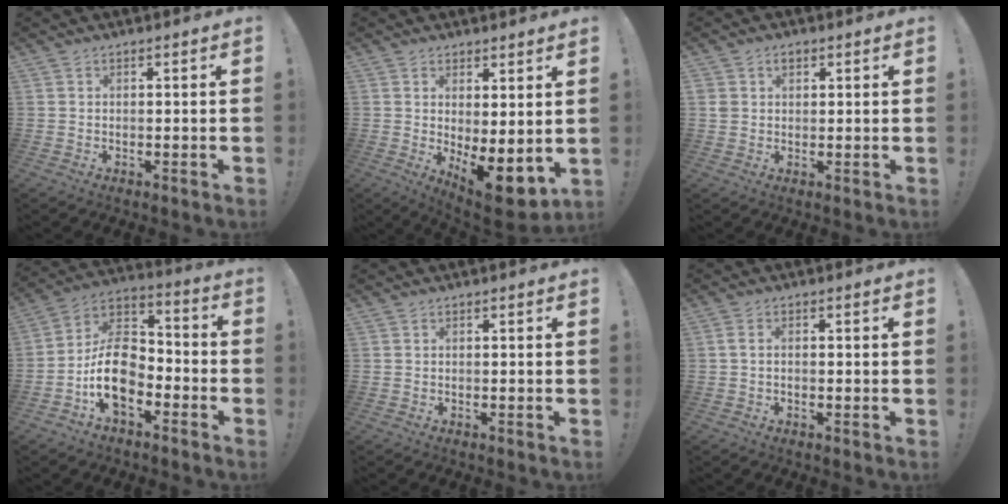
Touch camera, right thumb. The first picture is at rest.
{"total": 8.0, "force": [-0.8, 2.4, 7.6], "torque": [-0.082, -0.020, -0.006]}
{"total": 3.1, "force": [1.1, 2.5, 1.5], "torque": [-0.017, -0.002, 0.019]}
{"total": 15.2, "force": [-5.8, 10.0, 9.9], "torque": [-0.178, 0.033, -0.097]}
{"total": 0.0}
{"total": 1.4, "force": [-0.4, 0.4, 1.3], "torque": [-0.025, 0.006, -0.008]}